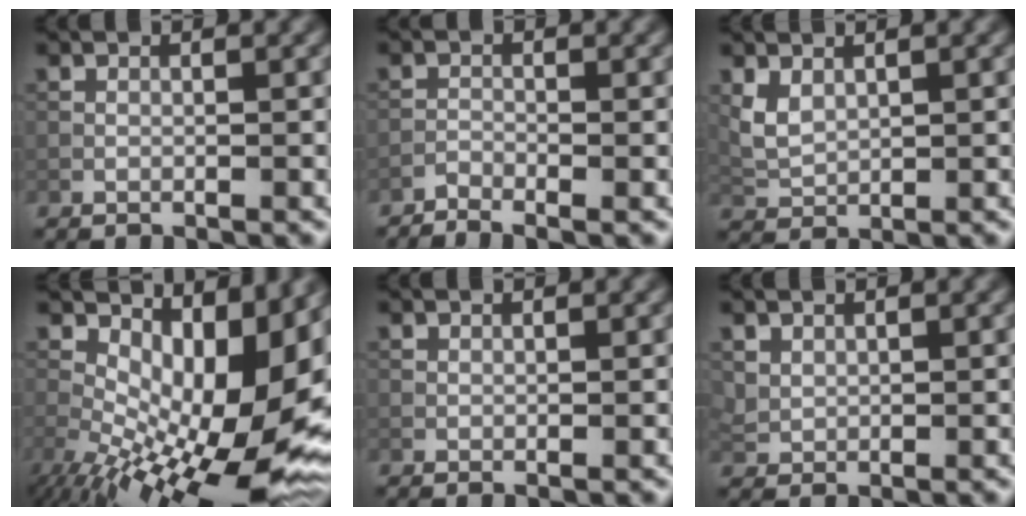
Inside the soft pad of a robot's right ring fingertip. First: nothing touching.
{"total": 1.0, "force": [-0.9, -0.1, 0.4], "torque": [-0.016, 0.001, -0.025]}
{"total": 2.5, "force": [1.5, 1.3, 1.5], "torque": [-0.043, -0.001, 0.036]}
{"total": 16.4, "force": [-0.2, 7.1, 14.7], "torque": [-0.205, -0.005, 0.004]}
{"total": 0.6, "force": [0.6, 0.1, 0.0], "torque": [0.000, -0.001, 0.013]}
{"total": 1.6, "force": [1.3, 0.9, 0.3], "torque": [-0.009, -0.002, 0.030]}